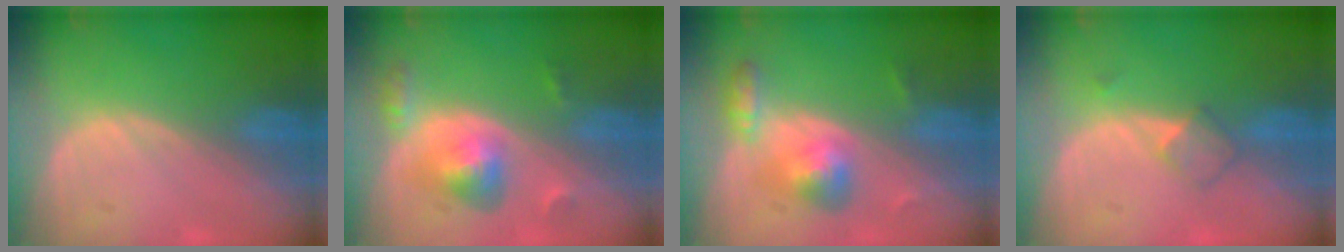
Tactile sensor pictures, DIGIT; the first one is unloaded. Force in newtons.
{"total": 5.9, "press": 5.5, "slide": 2.1}
{"total": 5.7, "press": 5.4, "slide": 1.6}
{"total": 3.0, "press": 2.7, "slide": 1.2}